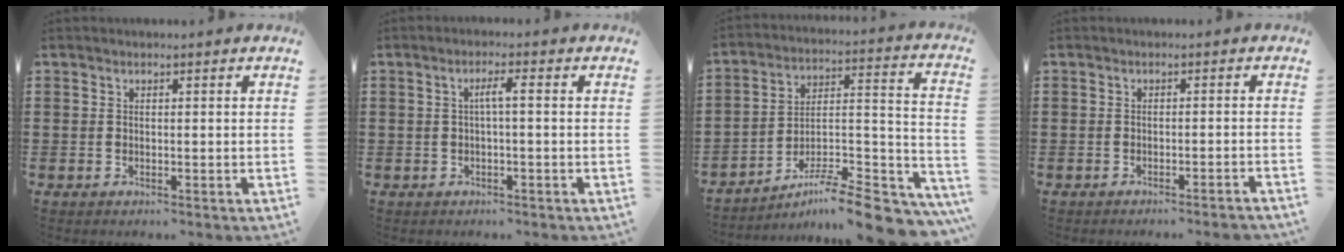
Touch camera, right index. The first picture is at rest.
{"total": 2.5, "force": [-0.1, 0.1, 2.5], "torque": [-0.047, 0.003, -0.006]}
{"total": 10.0, "force": [-8.2, 1.2, 5.6], "torque": [-0.078, 0.013, -0.157]}
{"total": 1.1, "force": [-1.0, -0.2, 0.4], "torque": [-0.007, 0.002, -0.020]}